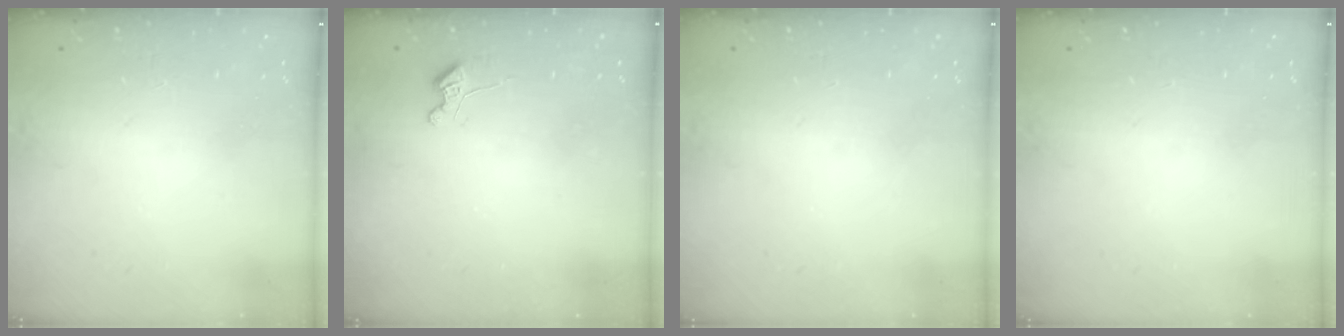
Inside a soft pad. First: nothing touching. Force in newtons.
{"total": 4.2, "press": 4.2, "slide": 0.4}
{"total": 0.0}
{"total": 0.0}